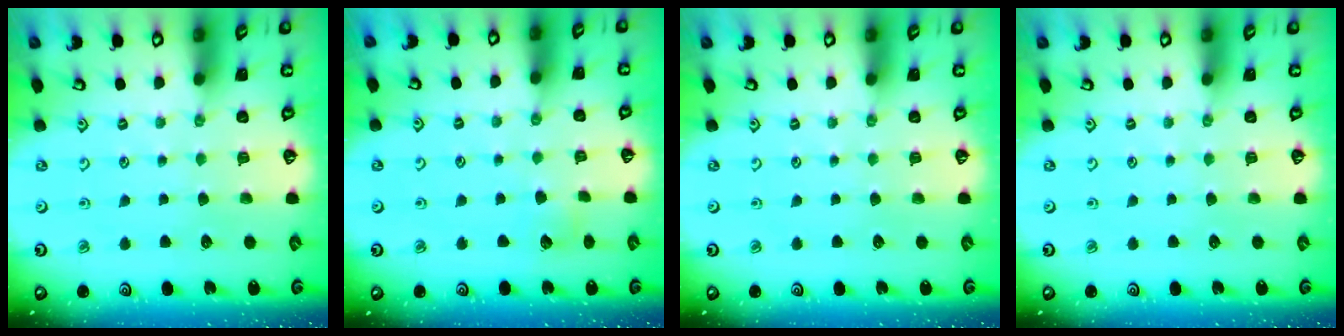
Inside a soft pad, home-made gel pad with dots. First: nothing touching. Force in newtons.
{"total": 3.1, "press": 3.0, "slide": 0.5}
{"total": 0.0}
{"total": 0.0}